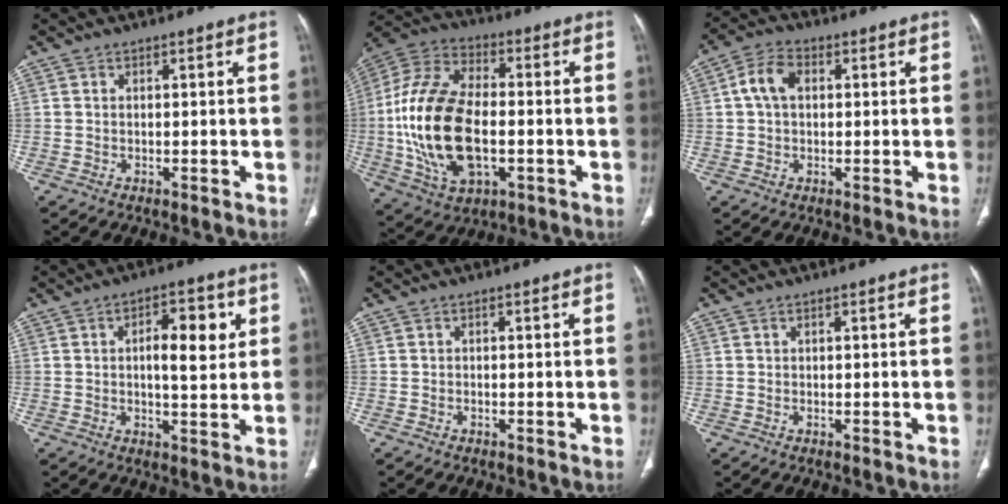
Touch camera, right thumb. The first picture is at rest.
{"total": 22.5, "force": [-2.6, 12.3, 18.7], "torque": [-0.382, 0.013, -0.042]}
{"total": 6.0, "force": [1.0, 4.0, 4.3], "torque": [-0.084, 0.018, 0.012]}
{"total": 8.6, "force": [2.2, 3.5, 7.5], "torque": [-0.087, -0.007, 0.028]}
{"total": 0.0}
{"total": 0.0}